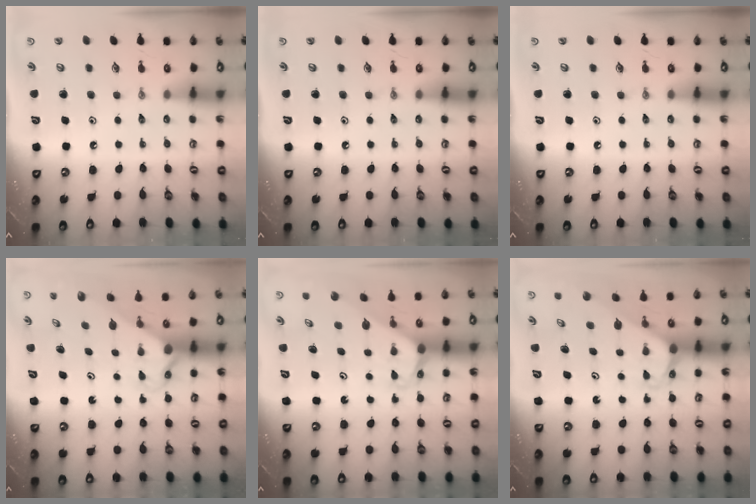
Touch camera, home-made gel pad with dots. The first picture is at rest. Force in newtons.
{"total": 0.0}
{"total": 0.0}
{"total": 2.7, "press": 2.7, "slide": 0.2}
{"total": 2.0, "press": 2.0, "slide": 0.1}
{"total": 2.0, "press": 2.0, "slide": 0.1}